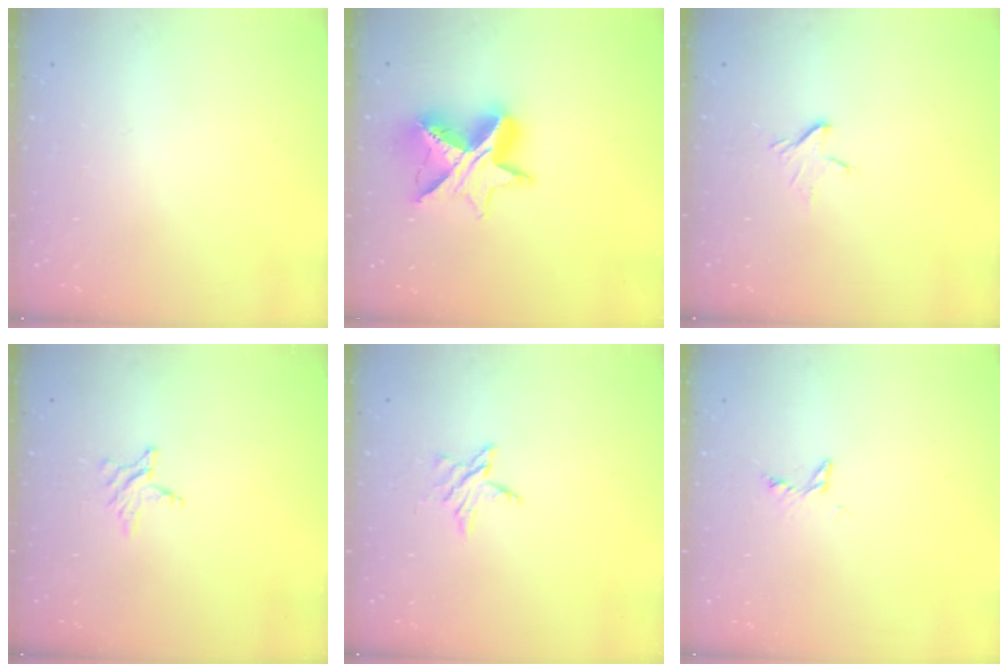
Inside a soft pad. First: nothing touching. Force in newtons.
{"total": 12.6, "press": 12.6, "slide": 1.0}
{"total": 3.7, "press": 3.7, "slide": 0.3}
{"total": 3.4, "press": 3.4, "slide": 0.4}
{"total": 5.0, "press": 4.9, "slide": 0.6}
{"total": 2.7, "press": 2.7, "slide": 0.1}